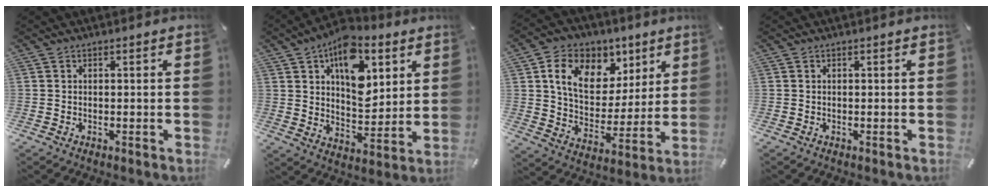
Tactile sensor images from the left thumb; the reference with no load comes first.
{"total": 15.6, "force": [7.3, 9.5, 10.0], "torque": [-0.136, -0.030, 0.129]}
{"total": 13.7, "force": [6.9, 10.2, 6.0], "torque": [-0.107, -0.033, 0.130]}
{"total": 0.0}